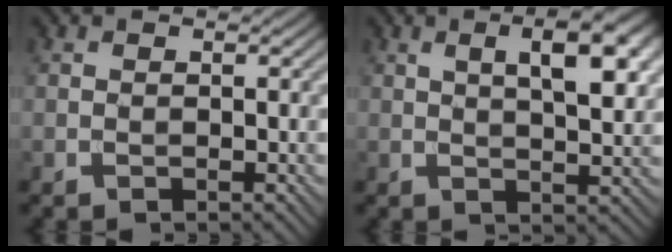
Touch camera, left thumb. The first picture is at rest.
{"total": 7.6, "force": [2.4, 2.3, 6.8], "torque": [-0.100, 0.007, 0.036]}